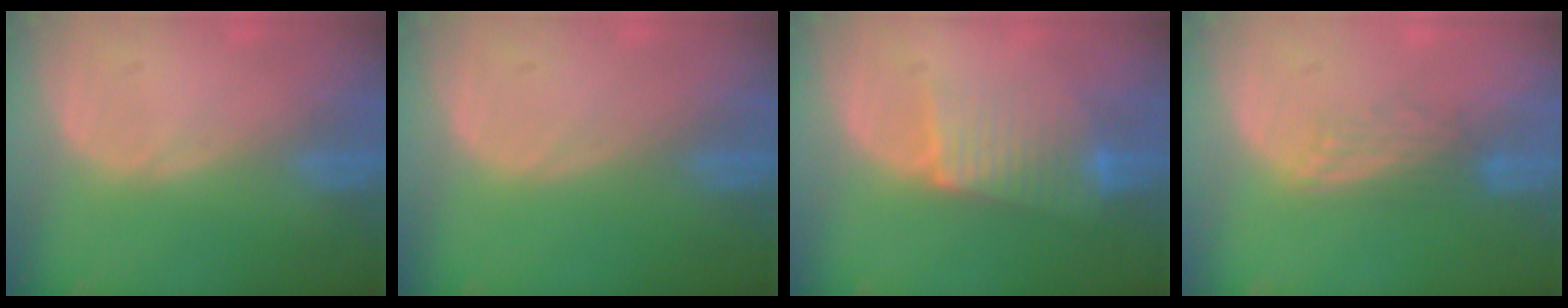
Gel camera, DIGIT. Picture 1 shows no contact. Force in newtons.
{"total": 0.0}
{"total": 6.6, "press": 6.2, "slide": 2.4}
{"total": 2.8, "press": 2.7, "slide": 0.6}